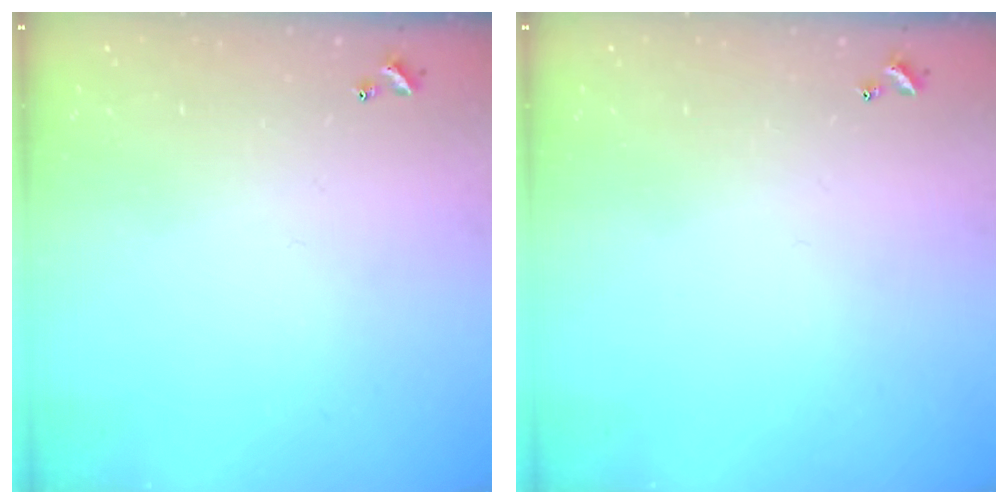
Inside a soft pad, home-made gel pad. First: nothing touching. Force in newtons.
{"total": 0.0}